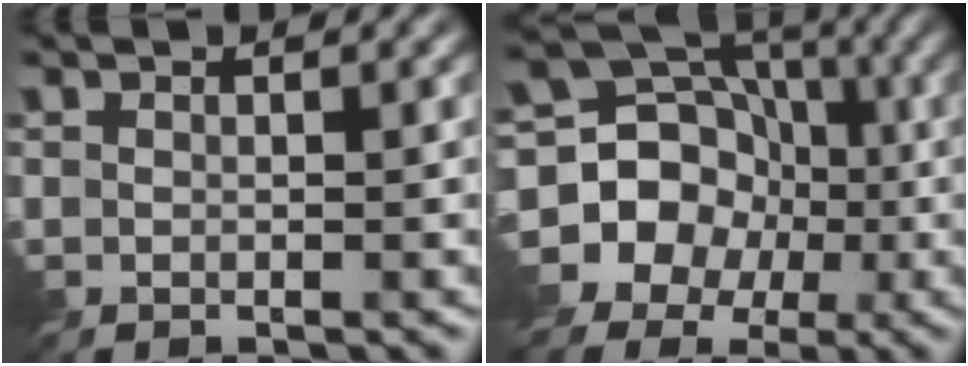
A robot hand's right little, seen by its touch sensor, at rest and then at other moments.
{"total": 15.4, "force": [-4.4, 13.6, 5.7], "torque": [-0.129, 0.020, -0.107]}